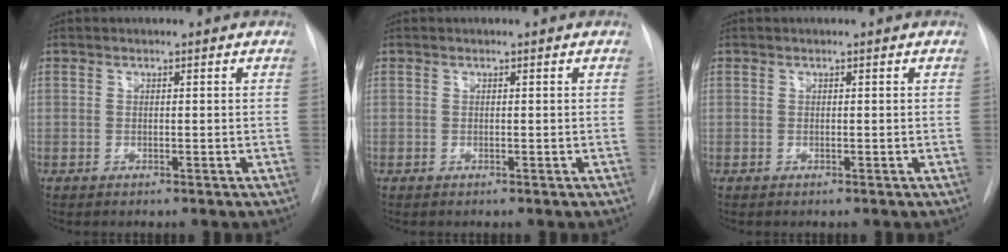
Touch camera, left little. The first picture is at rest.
{"total": 0.0}
{"total": 0.0}